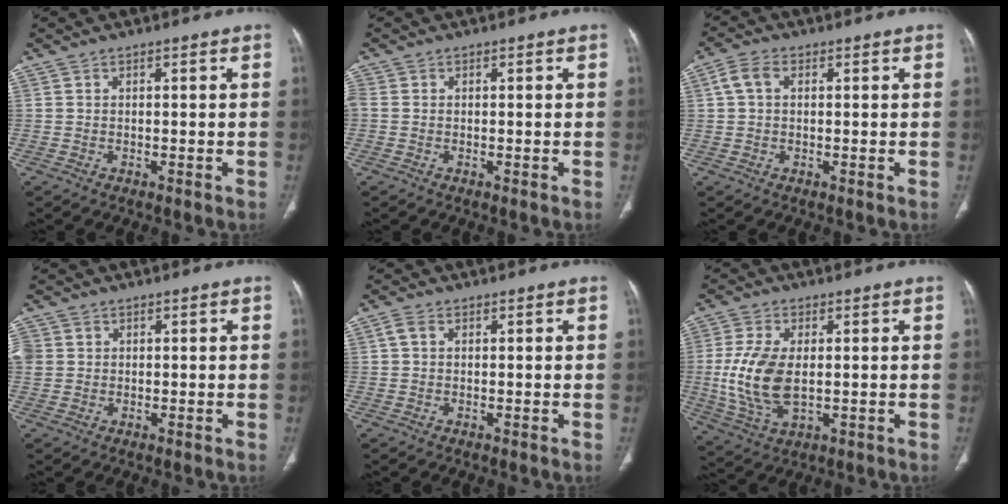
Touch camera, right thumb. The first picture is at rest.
{"total": 1.6, "force": [-0.4, 1.2, 1.0], "torque": [-0.032, 0.002, -0.010]}
{"total": 3.8, "force": [0.7, 2.5, 2.8], "torque": [-0.056, 0.014, 0.012]}
{"total": 4.7, "force": [0.8, 4.3, 1.9], "torque": [-0.045, 0.016, 0.025]}
{"total": 1.8, "force": [0.4, 1.3, 1.3], "torque": [-0.028, 0.009, 0.009]}
{"total": 11.9, "force": [0.0, 6.5, 10.0], "torque": [-0.211, -0.007, 0.009]}